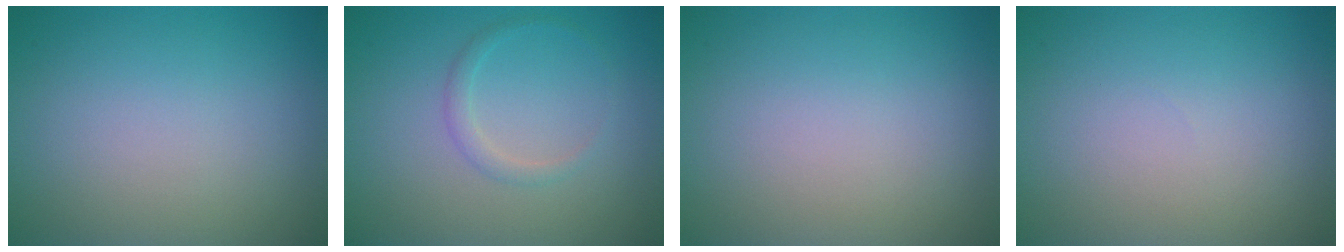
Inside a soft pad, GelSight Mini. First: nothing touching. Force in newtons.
{"total": 1.2, "press": 1.2, "slide": 0.2}
{"total": 0.0}
{"total": 0.0}